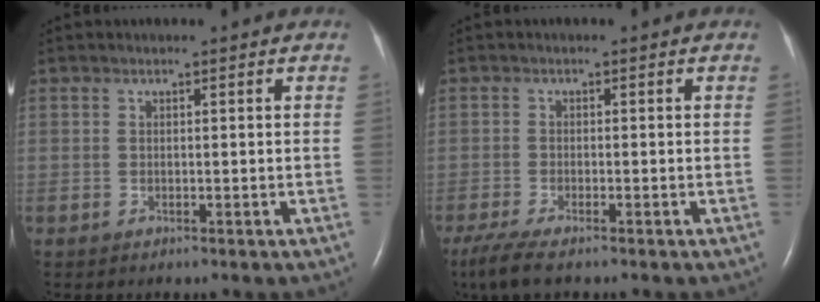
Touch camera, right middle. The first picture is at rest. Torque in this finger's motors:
{"motor_torque": [0.48, -0.36, 0.04, 0.06]}